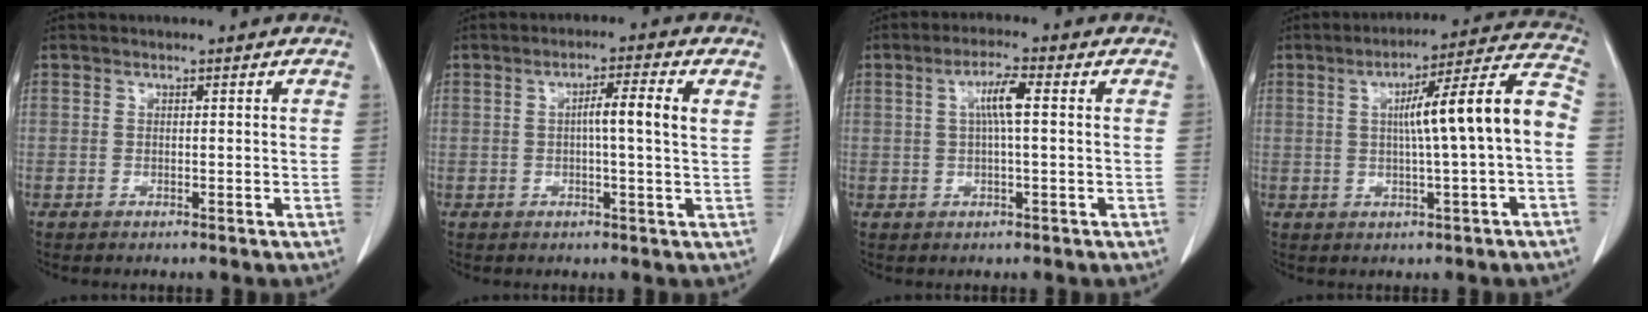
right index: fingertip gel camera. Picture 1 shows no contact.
{"total": 5.2, "force": [1.0, -0.2, 5.1], "torque": [-0.083, 0.007, 0.013]}
{"total": 4.5, "force": [0.8, 0.3, 4.4], "torque": [-0.083, 0.008, 0.013]}
{"total": 11.9, "force": [-0.2, -0.1, 11.9], "torque": [-0.172, 0.025, -0.007]}